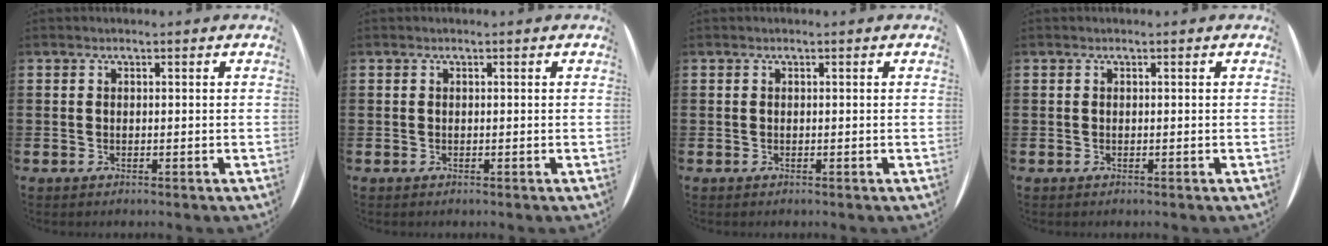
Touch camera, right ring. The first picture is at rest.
{"total": 0.0}
{"total": 0.0}
{"total": 0.0}